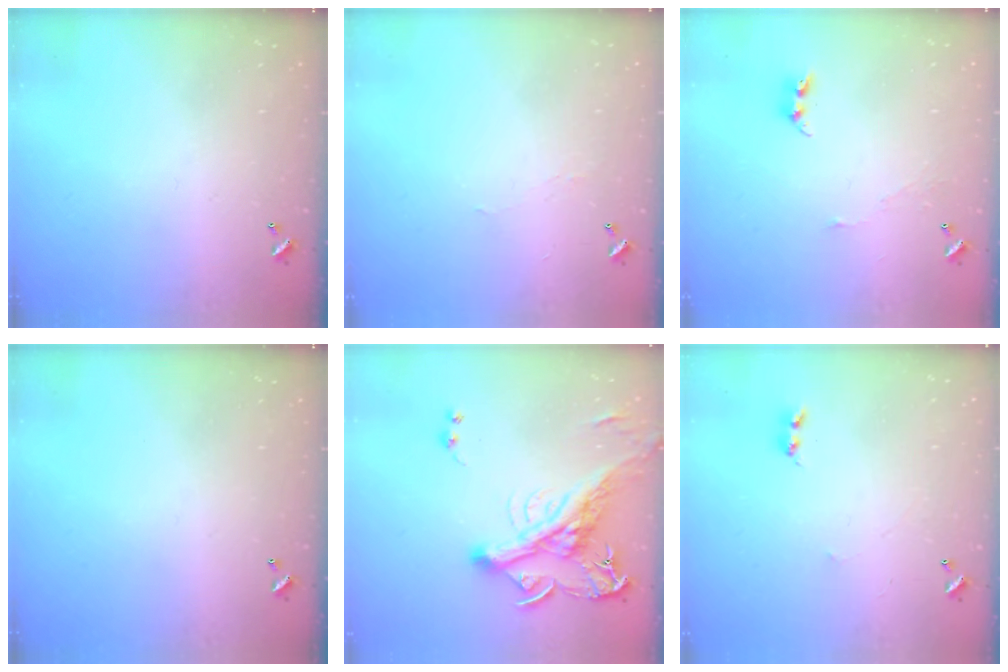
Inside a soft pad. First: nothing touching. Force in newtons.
{"total": 0.8, "press": 0.7, "slide": 0.4}
{"total": 4.6, "press": 4.6, "slide": 0.5}
{"total": 0.0}
{"total": 8.1, "press": 7.8, "slide": 2.3}
{"total": 2.2, "press": 2.1, "slide": 0.5}